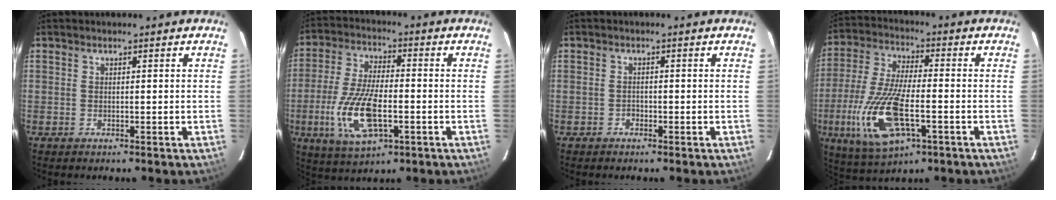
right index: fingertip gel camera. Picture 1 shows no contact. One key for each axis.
{"total": 14.1, "fx": -4.0, "fy": 5.7, "fz": 12.3, "tx": -0.260, "ty": -0.010, "tz": -0.071}
{"total": 1.1, "fx": -0.8, "fy": 0.7, "fz": 0.1, "tx": -0.002, "ty": 0.003, "tz": -0.013}
{"total": 17.3, "fx": -5.5, "fy": 6.7, "fz": 14.9, "tx": -0.327, "ty": -0.019, "tz": -0.099}